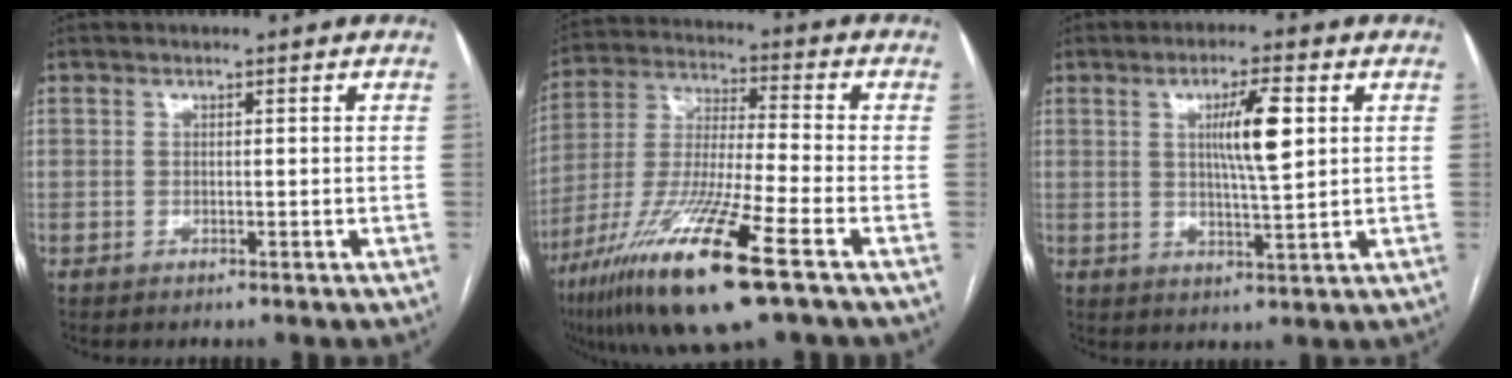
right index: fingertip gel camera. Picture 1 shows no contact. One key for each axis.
{"total": 18.8, "fx": -10.0, "fy": 0.7, "fz": 15.9, "tx": -0.333, "ty": -0.047, "tz": -0.187}
{"total": 7.3, "fx": 1.8, "fy": 0.5, "fz": 7.1, "tx": -0.123, "ty": 0.001, "tz": 0.031}